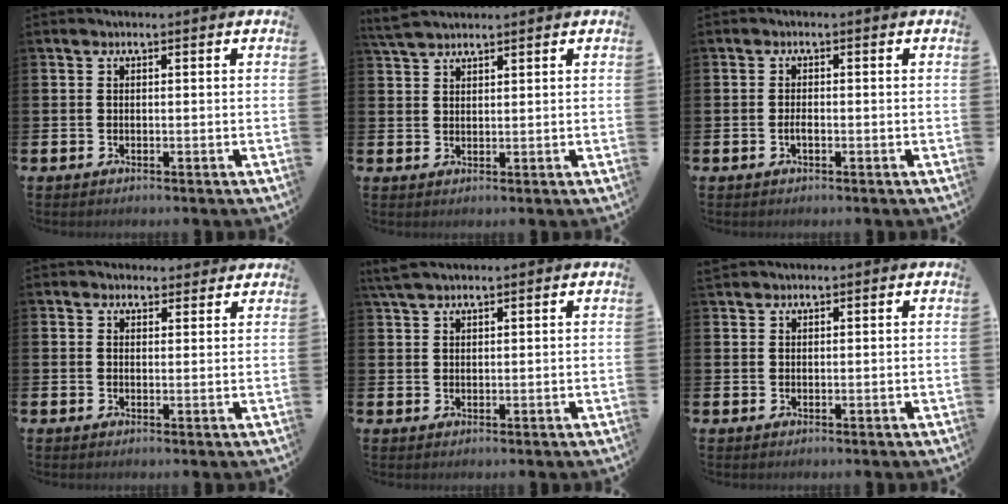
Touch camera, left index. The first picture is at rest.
{"total": 3.2, "force": [3.0, 0.7, 0.8], "torque": [-0.023, -0.006, 0.055]}
{"total": 1.2, "force": [-0.4, 0.5, 1.0], "torque": [-0.013, -0.001, -0.010]}
{"total": 2.6, "force": [2.4, 1.0, -0.2], "torque": [0.019, -0.013, 0.042]}
{"total": 3.0, "force": [2.6, 0.8, 1.3], "torque": [-0.030, 0.000, 0.048]}
{"total": 1.1, "force": [1.1, 0.3, 0.0], "torque": [0.007, 0.000, 0.019]}